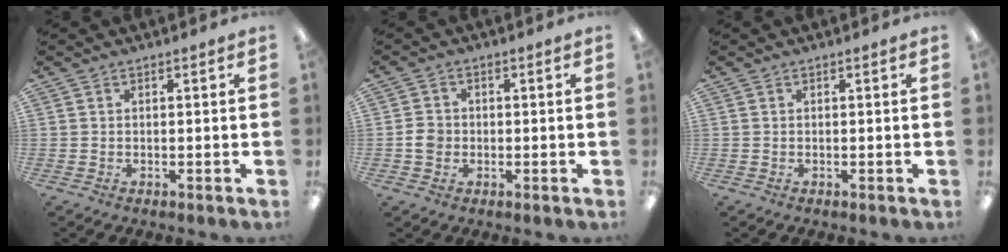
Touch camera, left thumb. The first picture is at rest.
{"total": 3.6, "force": [-0.7, 3.2, 1.6], "torque": [-0.026, 0.007, -0.012]}
{"total": 0.0}